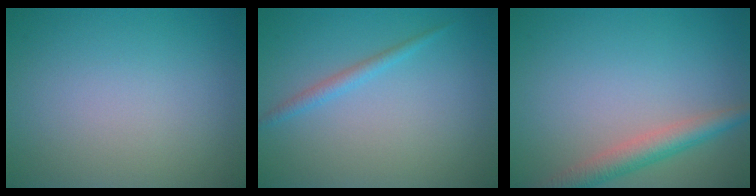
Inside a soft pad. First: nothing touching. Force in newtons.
{"total": 1.3, "press": 1.3, "slide": 0.1}
{"total": 3.5, "press": 3.5, "slide": 0.1}